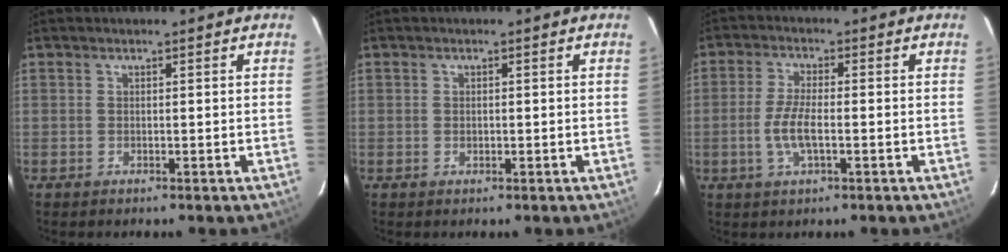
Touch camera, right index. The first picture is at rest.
{"total": 0.6, "force": [-0.1, 0.5, 0.3], "torque": [-0.004, 0.001, -0.001]}
{"total": 5.8, "force": [-1.5, 1.7, 5.4], "torque": [-0.115, -0.002, -0.031]}